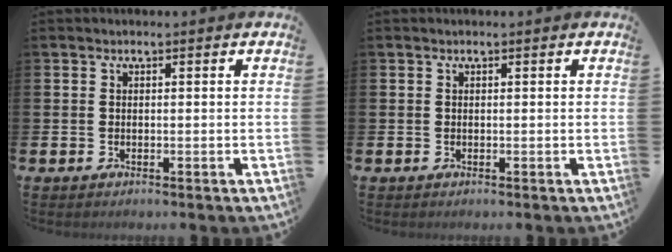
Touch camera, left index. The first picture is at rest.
{"total": 0.0}